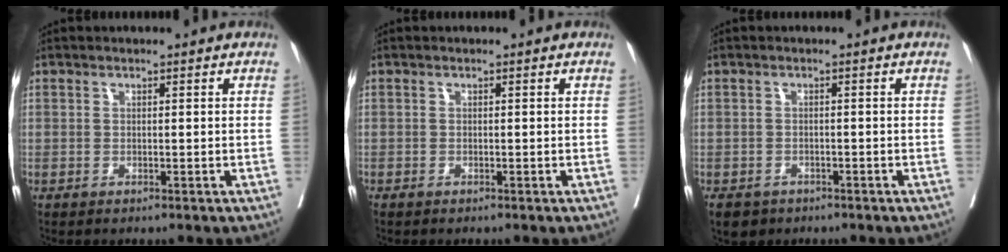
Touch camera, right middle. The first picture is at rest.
{"total": 0.0}
{"total": 4.2, "force": [-3.0, 2.8, 0.9], "torque": [-0.018, -0.001, -0.045]}